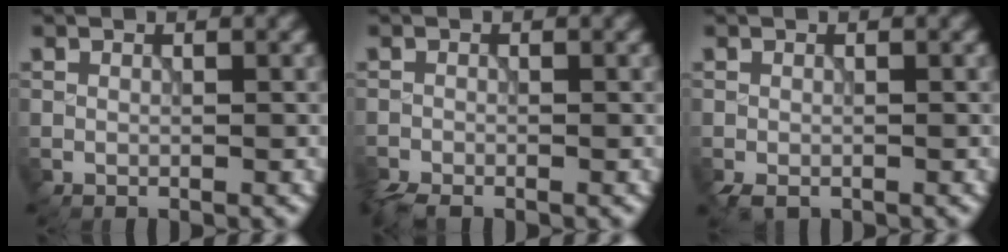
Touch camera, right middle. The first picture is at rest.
{"total": 1.7, "force": [-1.5, 0.4, 0.5], "torque": [-0.014, -0.007, -0.034]}
{"total": 1.1, "force": [-0.8, 0.6, 0.5], "torque": [-0.013, -0.009, -0.014]}